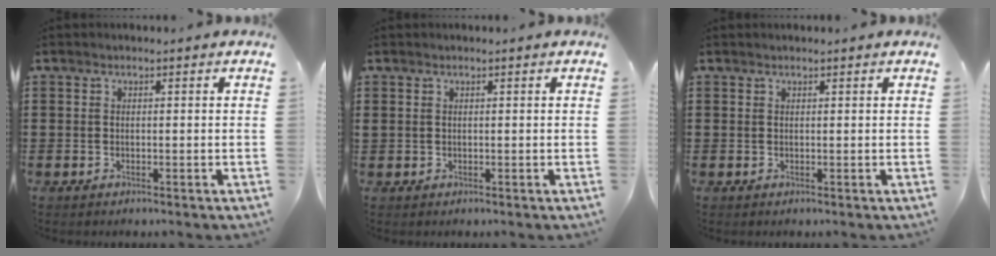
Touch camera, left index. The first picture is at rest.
{"total": 0.0}
{"total": 0.0}